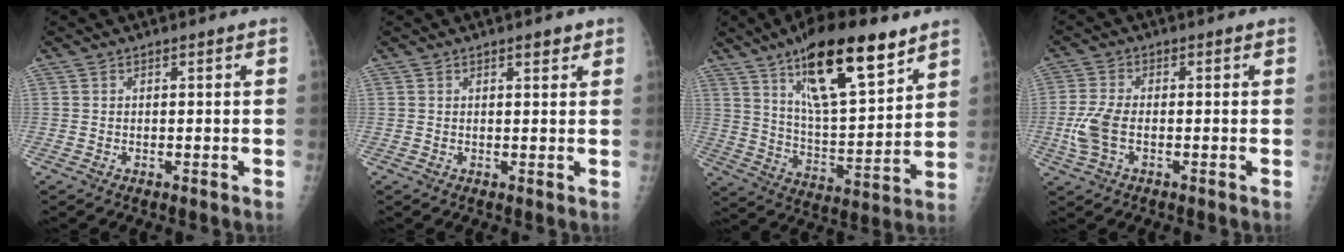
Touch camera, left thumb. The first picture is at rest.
{"total": 1.7, "force": [1.1, 0.6, 1.1], "torque": [-0.007, -0.004, 0.014]}
{"total": 21.0, "force": [12.5, 6.4, 15.6], "torque": [-0.231, -0.054, 0.217]}
{"total": 5.9, "force": [-1.5, 3.2, 4.7], "torque": [-0.118, 0.006, -0.032]}